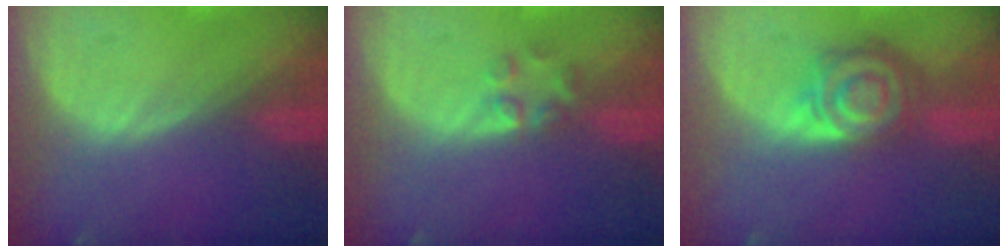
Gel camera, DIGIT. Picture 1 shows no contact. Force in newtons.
{"total": 2.6, "press": 2.6, "slide": 0.2}
{"total": 8.0, "press": 7.1, "slide": 3.7}